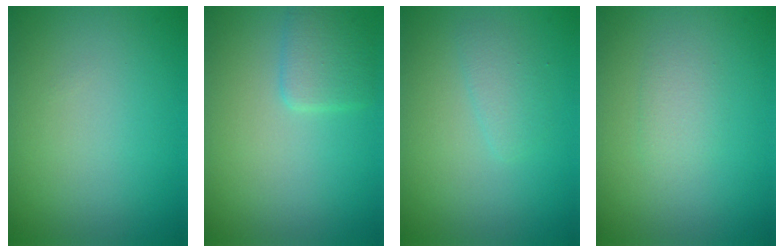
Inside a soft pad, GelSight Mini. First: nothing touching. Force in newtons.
{"total": 2.2, "press": 2.2, "slide": 0.1}
{"total": 1.4, "press": 1.4, "slide": 0.1}
{"total": 1.2, "press": 1.2, "slide": 0.3}